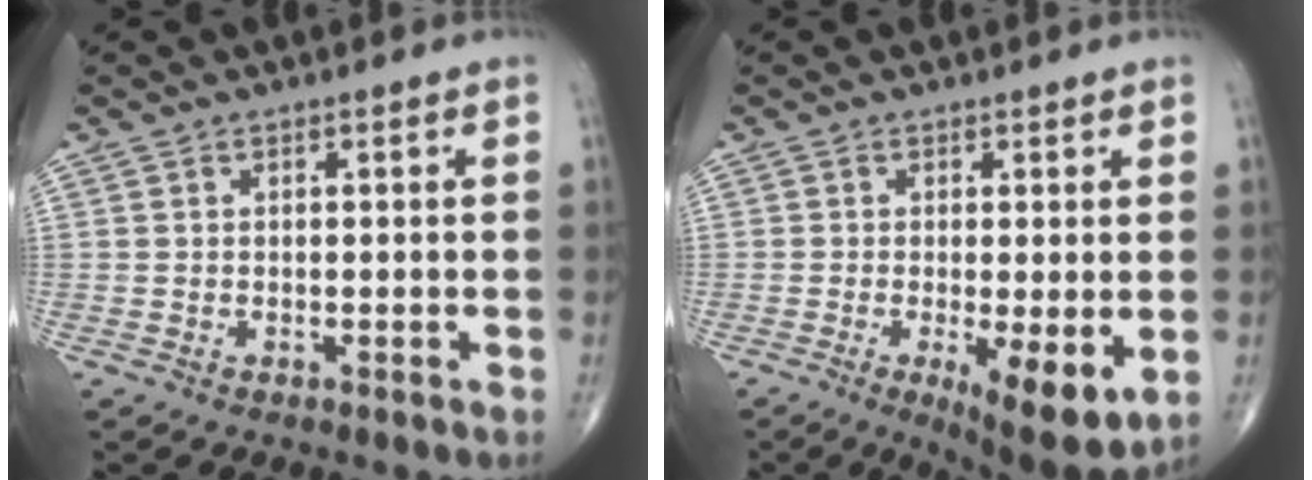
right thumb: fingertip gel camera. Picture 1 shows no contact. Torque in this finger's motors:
{"motor_torque": [1.27, 0.79, 0.58, -0.71, 0.24]}